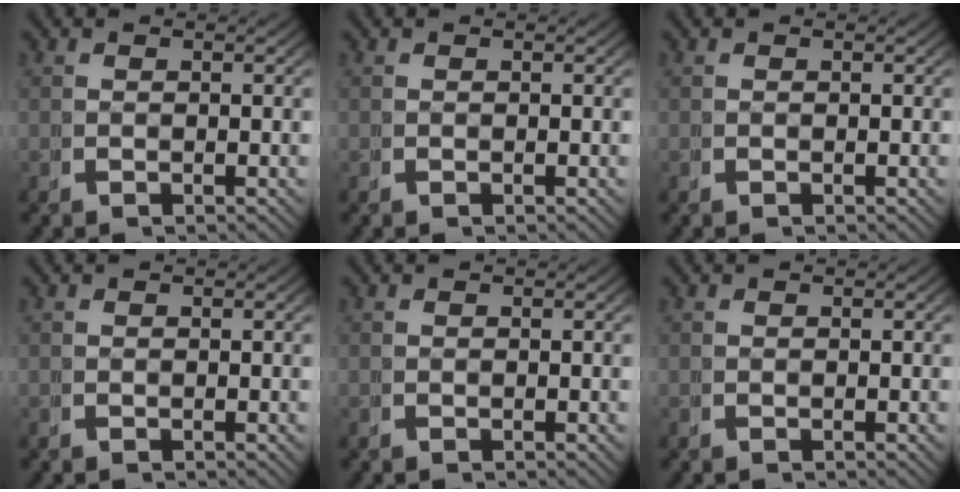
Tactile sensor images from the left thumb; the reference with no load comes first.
{"total": 0.0}
{"total": 0.0}
{"total": 0.0}
{"total": 0.0}
{"total": 0.0}